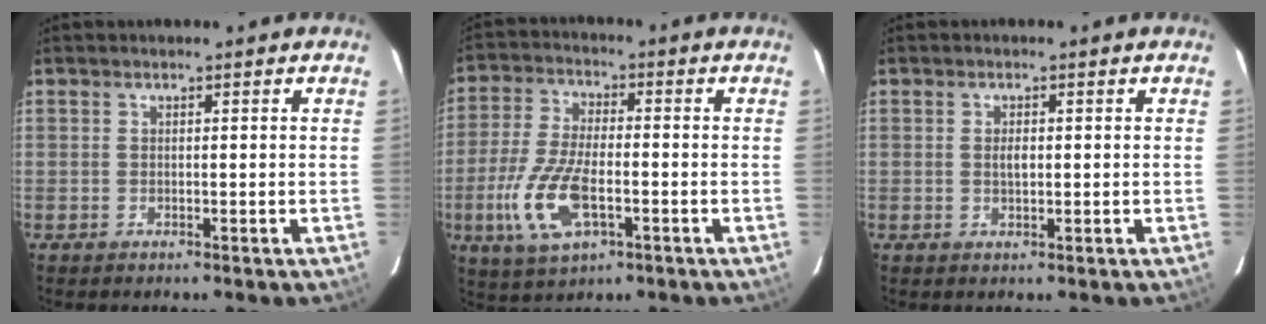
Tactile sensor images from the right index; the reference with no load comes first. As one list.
[{"total": 12.8, "force": [-4.1, 5.6, 10.8], "torque": [-0.238, -0.009, -0.075]}, {"total": 1.7, "force": [0.1, 0.9, 1.4], "torque": [-0.025, 0.002, 0.001]}]